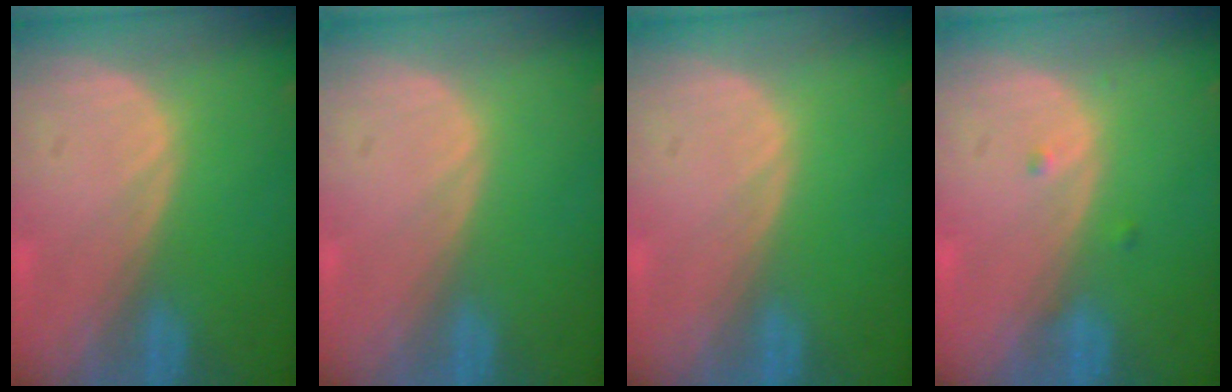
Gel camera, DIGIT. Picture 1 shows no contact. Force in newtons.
{"total": 0.0}
{"total": 0.0}
{"total": 0.8, "press": 0.8, "slide": 0.2}